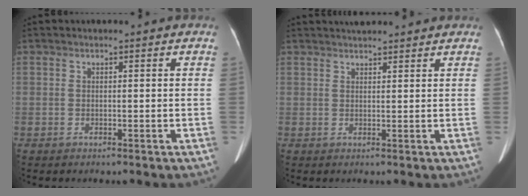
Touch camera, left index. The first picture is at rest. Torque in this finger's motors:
{"motor_torque": [0.70, -0.91, 0.08, 0.04]}